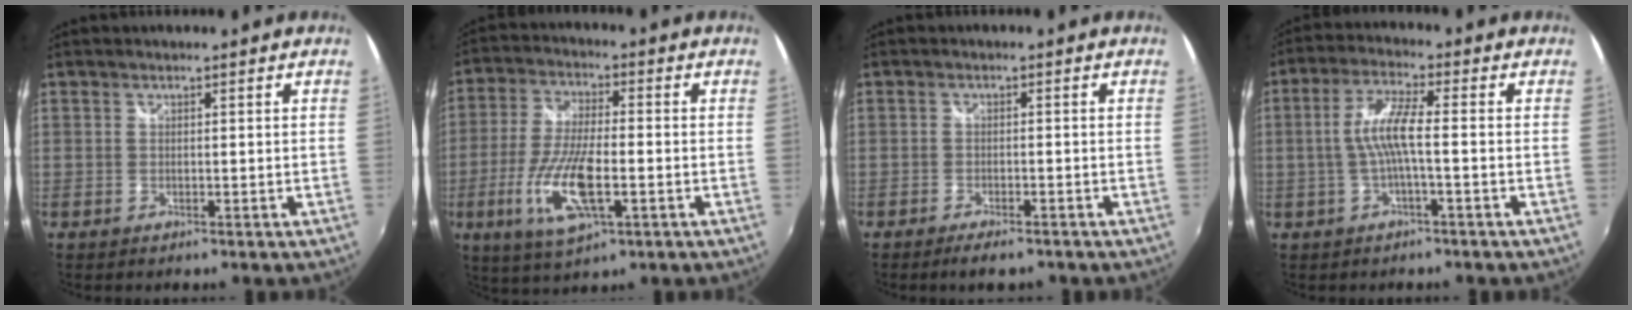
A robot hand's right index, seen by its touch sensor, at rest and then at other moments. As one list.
[{"total": 12.9, "force": [-4.0, 3.7, 11.6], "torque": [-0.245, -0.015, -0.076]}, {"total": 3.9, "force": [-3.0, 1.2, 2.2], "torque": [-0.052, -0.009, -0.052]}, {"total": 6.4, "force": [-1.1, 0.4, 6.3], "torque": [-0.135, 0.008, -0.018]}]